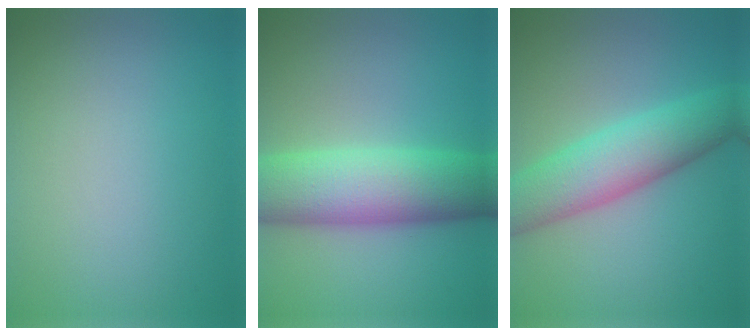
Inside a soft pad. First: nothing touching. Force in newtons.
{"total": 9.4, "press": 9.4, "slide": 0.3}
{"total": 6.9, "press": 6.9, "slide": 0.1}